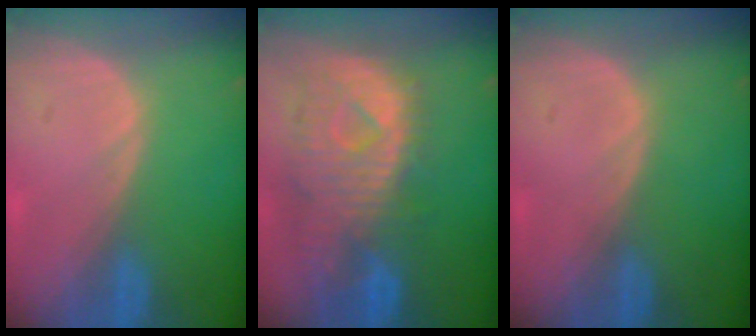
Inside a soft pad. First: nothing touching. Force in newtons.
{"total": 11.2, "press": 9.7, "slide": 5.6}
{"total": 0.0}